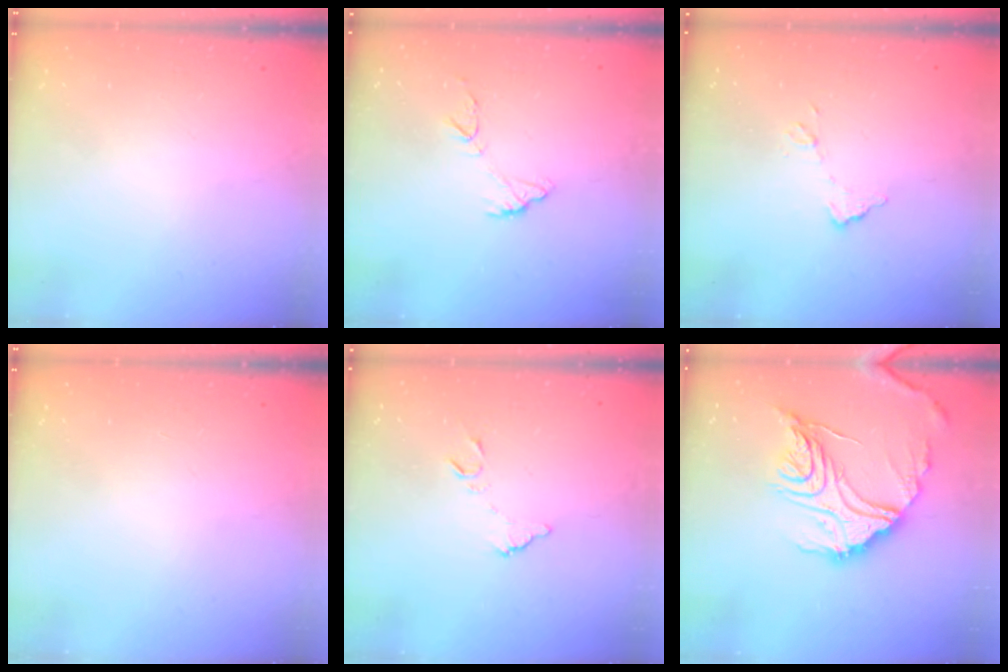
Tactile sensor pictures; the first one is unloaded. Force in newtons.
{"total": 8.5, "press": 8.5, "slide": 0.6}
{"total": 6.3, "press": 6.3, "slide": 0.3}
{"total": 0.0}
{"total": 6.5, "press": 6.4, "slide": 0.7}
{"total": 22.4, "press": 22.3, "slide": 2.2}